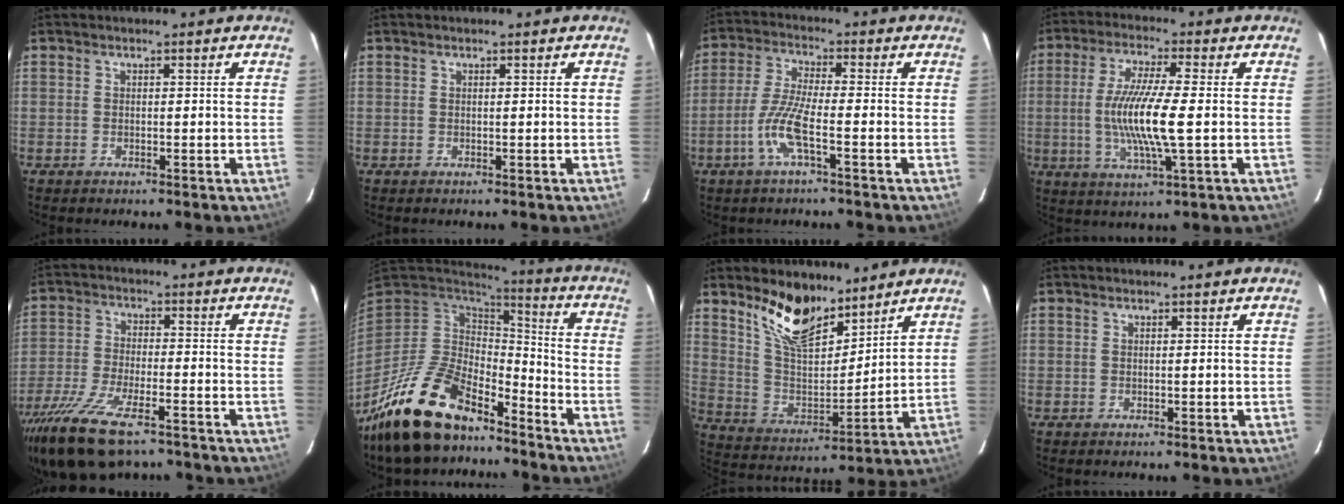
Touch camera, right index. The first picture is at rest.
{"total": 0.0}
{"total": 7.7, "force": [-3.3, 0.5, 6.9], "torque": [-0.154, -0.002, -0.066]}
{"total": 12.2, "force": [-1.0, 1.2, 12.1], "torque": [-0.234, -0.010, -0.018]}
{"total": 16.2, "force": [-11.6, 5.2, 10.0], "torque": [-0.219, -0.052, -0.211]}
{"total": 20.8, "force": [-15.3, 8.1, 11.6], "torque": [-0.231, -0.026, -0.269]}
{"total": 14.0, "force": [10.4, 5.6, 7.5], "torque": [-0.147, -0.005, 0.201]}
{"total": 0.0}